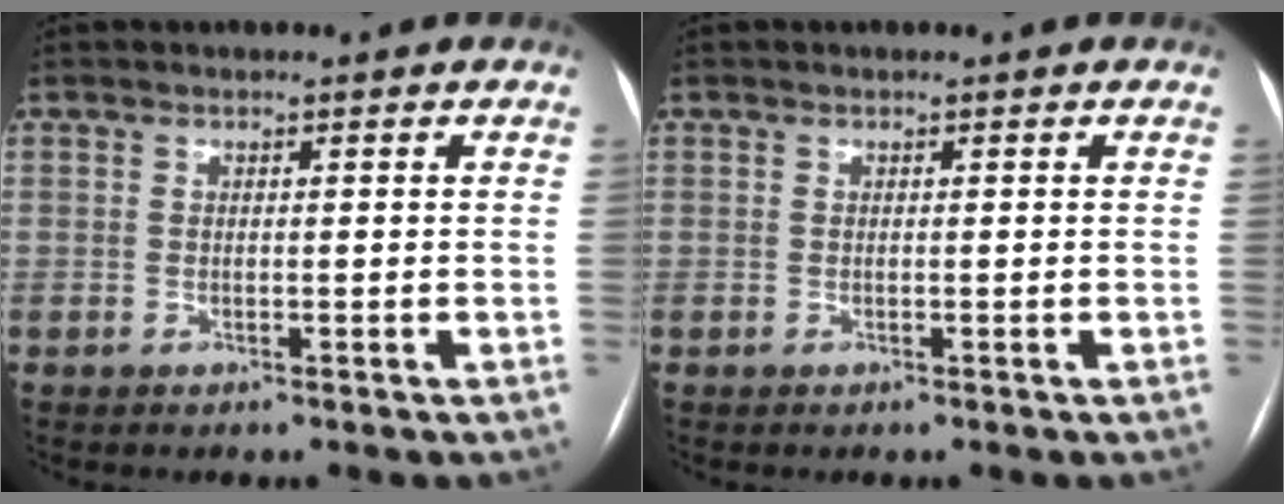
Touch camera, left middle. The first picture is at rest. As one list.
[{"total": 0.0}]